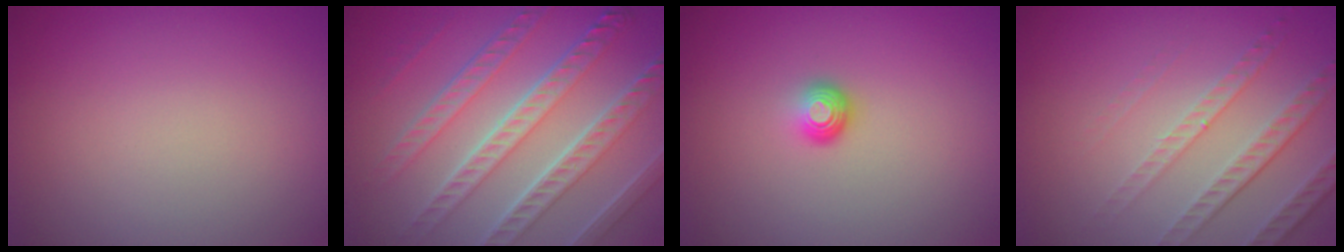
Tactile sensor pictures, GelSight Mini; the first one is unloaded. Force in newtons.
{"total": 8.4, "press": 6.2, "slide": 5.8}
{"total": 1.5, "press": 1.0, "slide": 1.1}
{"total": 4.7, "press": 3.2, "slide": 3.4}